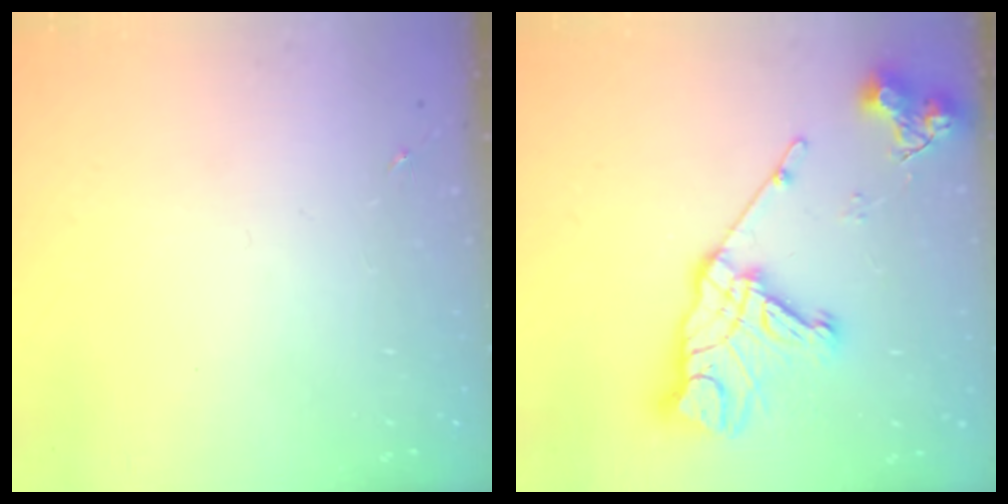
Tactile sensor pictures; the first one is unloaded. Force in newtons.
{"total": 18.6, "press": 18.5, "slide": 1.4}